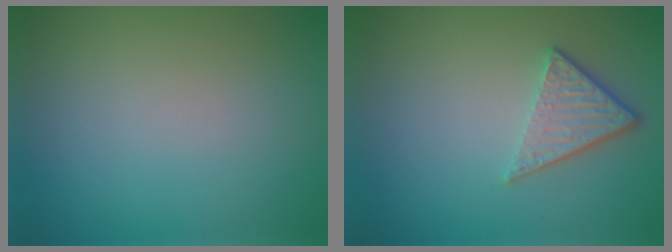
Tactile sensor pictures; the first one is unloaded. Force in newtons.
{"total": 3.0, "press": 2.3, "slide": 2.0}